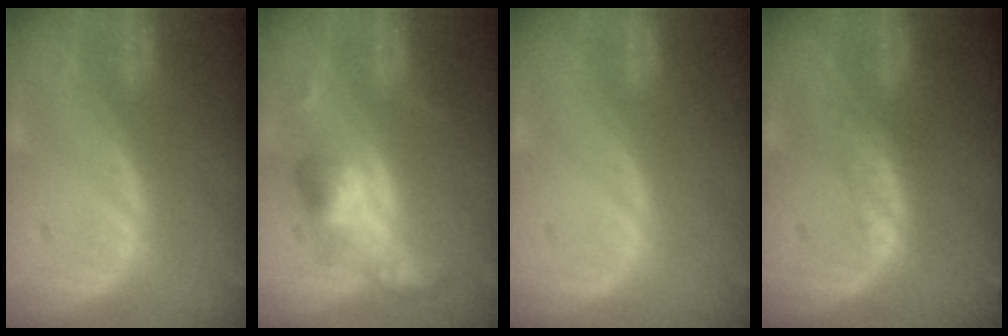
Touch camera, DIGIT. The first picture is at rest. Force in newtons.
{"total": 5.6, "press": 5.4, "slide": 1.5}
{"total": 0.0}
{"total": 1.8, "press": 1.8, "slide": 0.1}